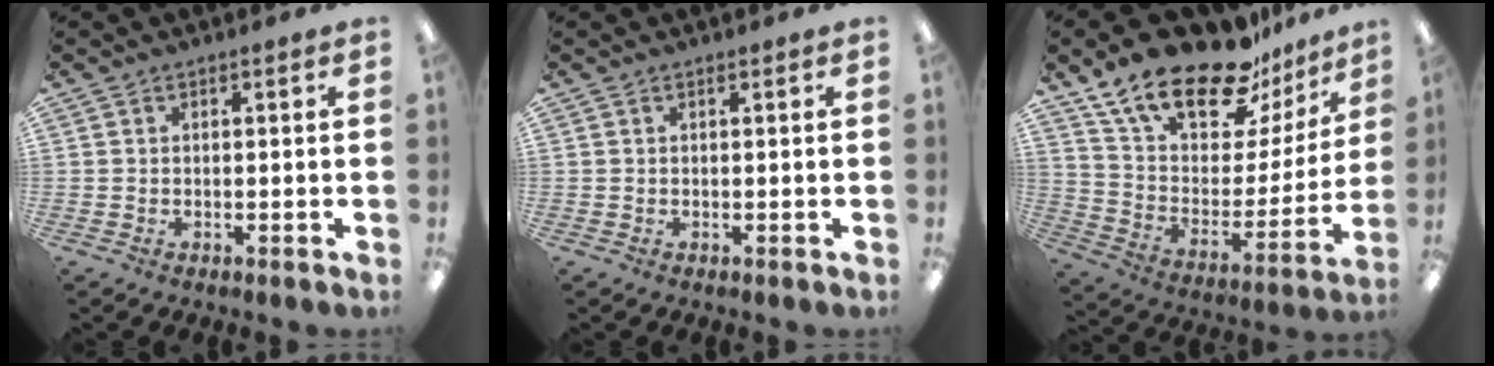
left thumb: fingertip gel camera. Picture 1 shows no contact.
{"total": 0.0}
{"total": 22.7, "force": [17.5, 8.6, 11.5], "torque": [-0.201, -0.123, 0.307]}